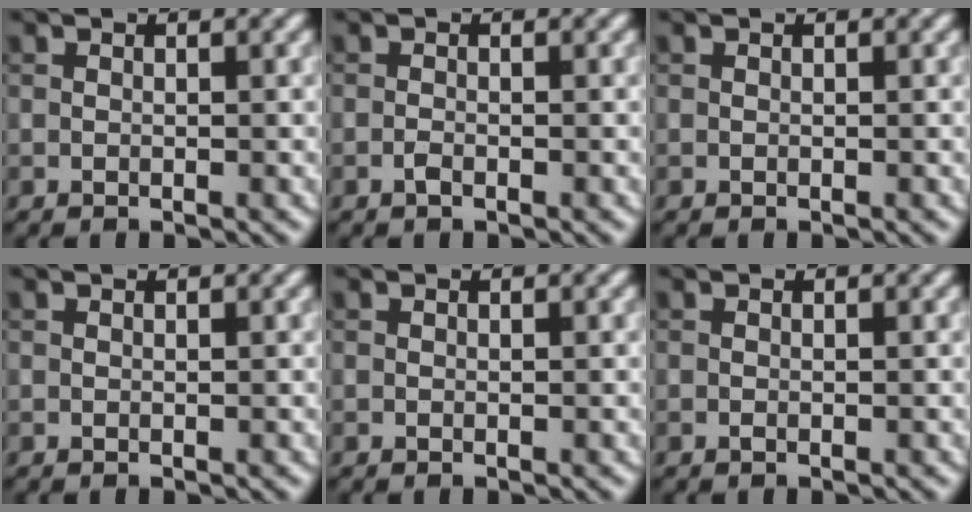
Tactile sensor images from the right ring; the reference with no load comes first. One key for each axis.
{"total": 0.7, "fx": -0.4, "fy": 0.2, "fz": 0.5, "tx": -0.011, "ty": -0.001, "tz": -0.009}
{"total": 0.0}
{"total": 0.0}
{"total": 0.0}
{"total": 0.0}